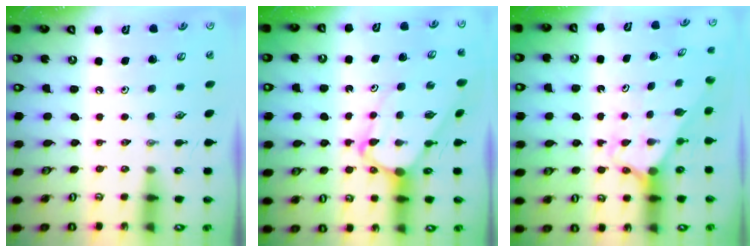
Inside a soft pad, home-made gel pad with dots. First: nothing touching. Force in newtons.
{"total": 5.8, "press": 5.8, "slide": 0.5}
{"total": 2.4, "press": 2.4, "slide": 0.1}